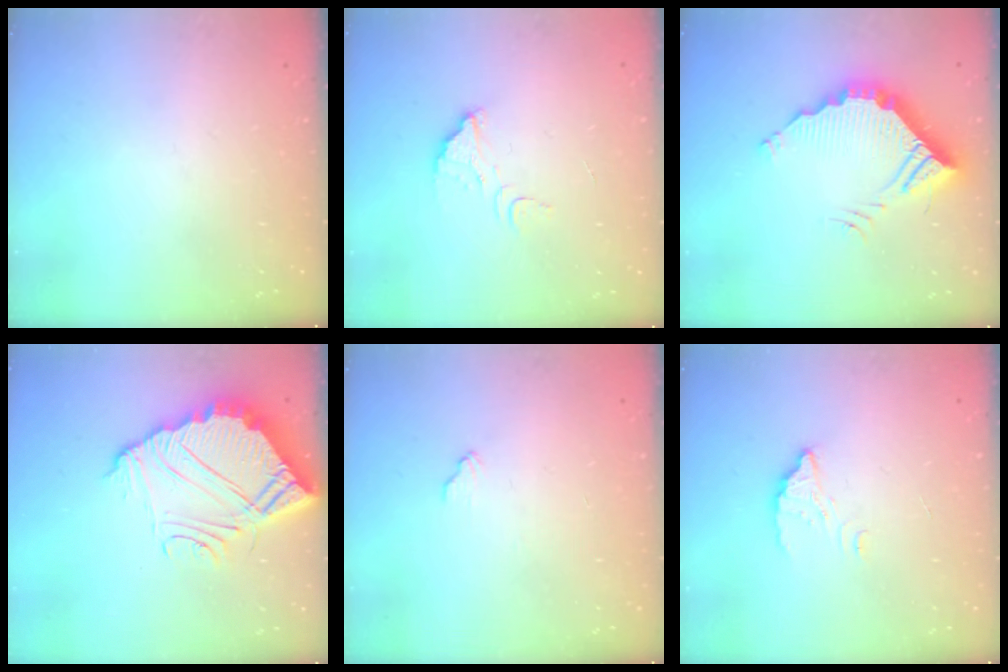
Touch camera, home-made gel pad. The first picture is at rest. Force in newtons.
{"total": 6.7, "press": 6.7, "slide": 0.5}
{"total": 14.3, "press": 14.3, "slide": 0.3}
{"total": 12.8, "press": 12.8, "slide": 1.0}
{"total": 4.8, "press": 4.8, "slide": 0.3}
{"total": 3.0, "press": 3.0, "slide": 0.1}